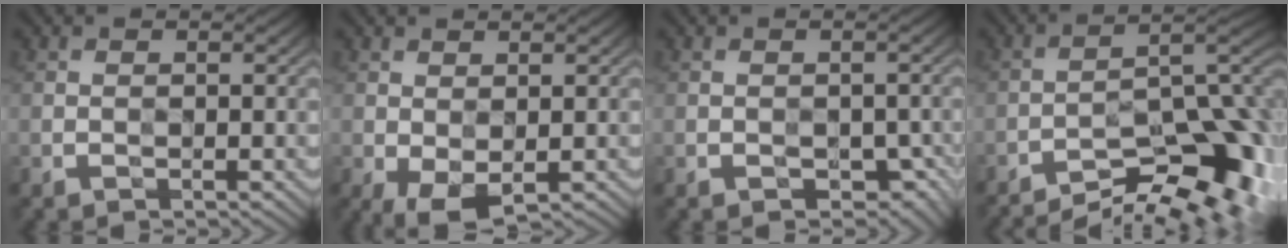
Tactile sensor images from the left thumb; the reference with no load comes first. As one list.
[{"total": 4.9, "force": [-1.3, 2.9, 3.7], "torque": [-0.078, -0.005, -0.025]}, {"total": 5.6, "force": [-2.9, 4.0, 2.6], "torque": [-0.016, -0.001, -0.027]}, {"total": 13.8, "force": [-9.8, 4.4, 8.8], "torque": [-0.126, 0.012, -0.141]}]